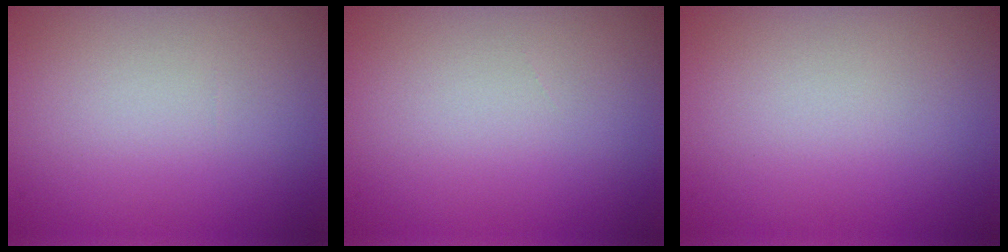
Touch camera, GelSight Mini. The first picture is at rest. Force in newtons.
{"total": 0.0}
{"total": 0.0}